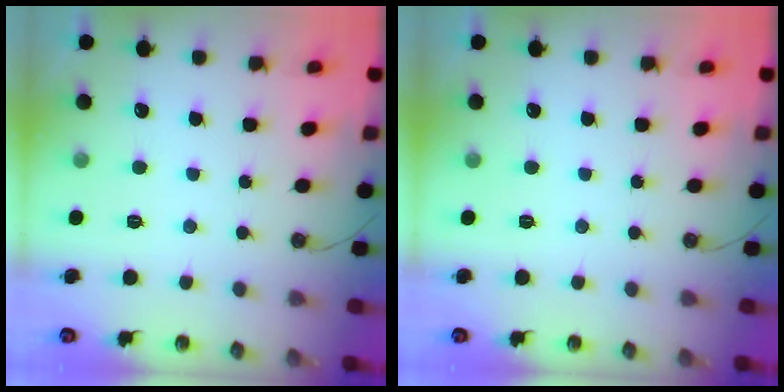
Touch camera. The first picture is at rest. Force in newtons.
{"total": 0.0}